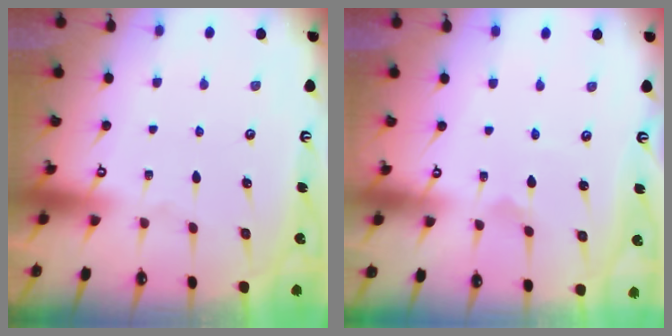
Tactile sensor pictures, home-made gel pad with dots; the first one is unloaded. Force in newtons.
{"total": 0.7, "press": 0.7, "slide": 0.1}